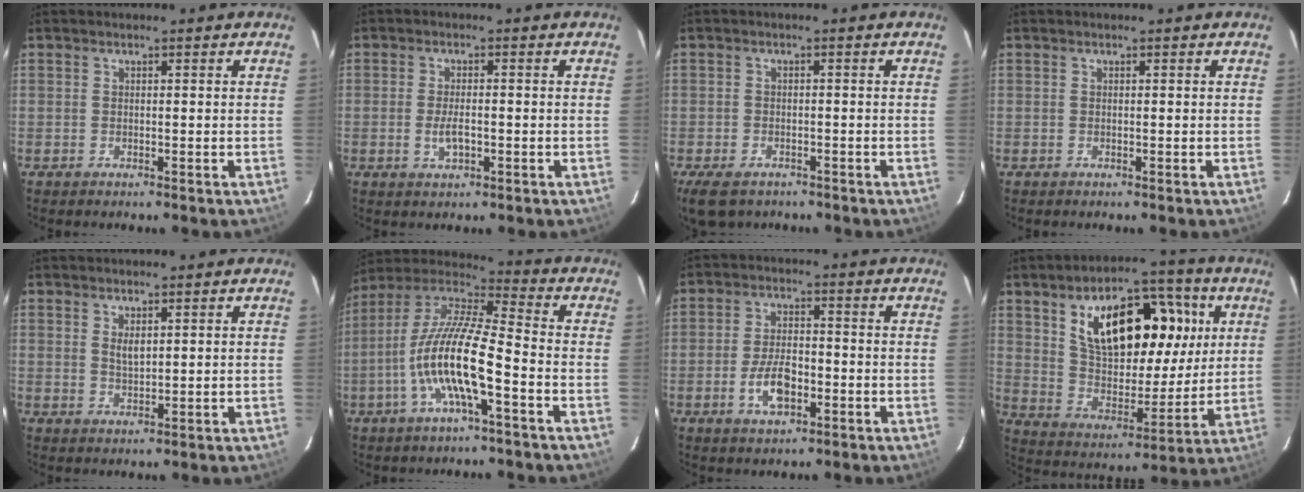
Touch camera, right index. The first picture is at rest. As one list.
[{"total": 3.3, "force": [-1.0, 1.3, 2.9], "torque": [-0.059, -0.005, -0.015]}, {"total": 6.9, "force": [-4.8, 3.8, 3.2], "torque": [-0.078, -0.013, -0.079]}, {"total": 0.0}, {"total": 2.4, "force": [0.9, 1.1, 2.0], "torque": [-0.035, -0.002, 0.018]}, {"total": 14.8, "force": [-5.1, 2.5, 13.6], "torque": [-0.264, -0.005, -0.105]}, {"total": 7.1, "force": [-2.8, 3.5, 5.5], "torque": [-0.114, 0.000, -0.047]}, {"total": 21.7, "force": [7.7, 11.2, 16.9], "torque": [-0.288, 0.028, 0.140]}]